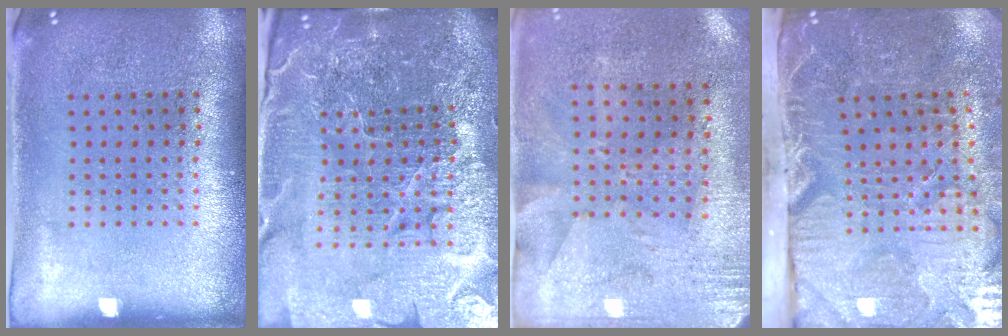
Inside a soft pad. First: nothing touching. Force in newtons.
{"total": 6.6, "press": 5.8, "slide": 3.3}
{"total": 2.8, "press": 2.3, "slide": 1.7}
{"total": 4.8, "press": 4.2, "slide": 2.3}